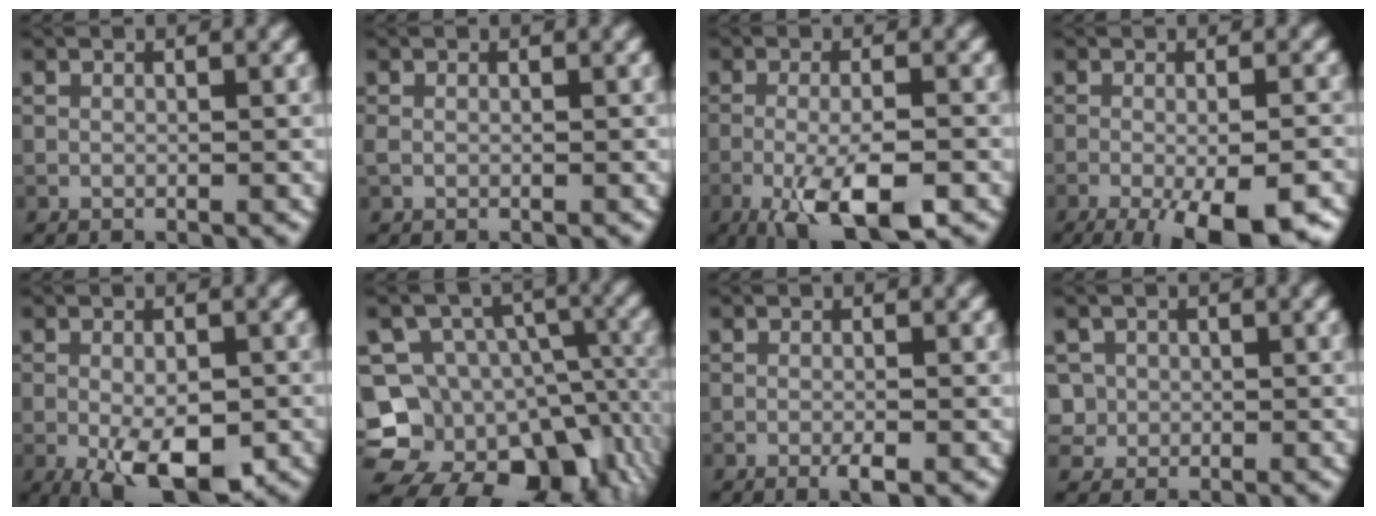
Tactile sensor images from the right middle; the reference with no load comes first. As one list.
[{"total": 0.7, "force": [0.0, 0.5, 0.4], "torque": [-0.013, 0.000, -0.002]}, {"total": 7.5, "force": [-3.7, 2.1, 6.2], "torque": [-0.112, -0.007, -0.065]}, {"total": 9.6, "force": [-5.2, 2.5, 7.6], "torque": [-0.119, -0.016, -0.077]}, {"total": 8.0, "force": [-3.3, 3.5, 6.4], "torque": [-0.109, -0.020, -0.041]}, {"total": 18.2, "force": [-7.7, 14.4, 8.0], "torque": [-0.125, -0.021, -0.108]}, {"total": 1.4, "force": [-0.7, 0.2, 1.2], "torque": [-0.019, -0.003, -0.014]}, {"total": 2.6, "force": [0.1, 2.6, 0.4], "torque": [-0.006, 0.009, 0.008]}]